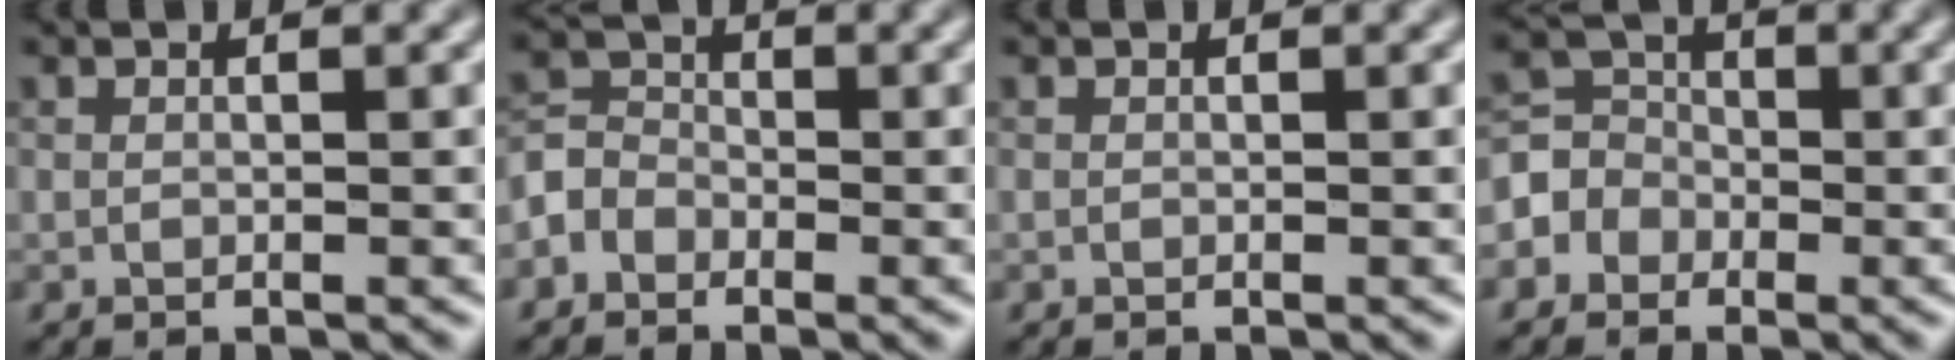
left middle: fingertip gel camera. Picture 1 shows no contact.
{"total": 2.3, "force": [-1.9, 1.2, 0.0], "torque": [-0.002, 0.009, -0.034]}
{"total": 0.0}
{"total": 3.6, "force": [-2.3, 2.8, -0.3], "torque": [0.028, 0.012, -0.039]}